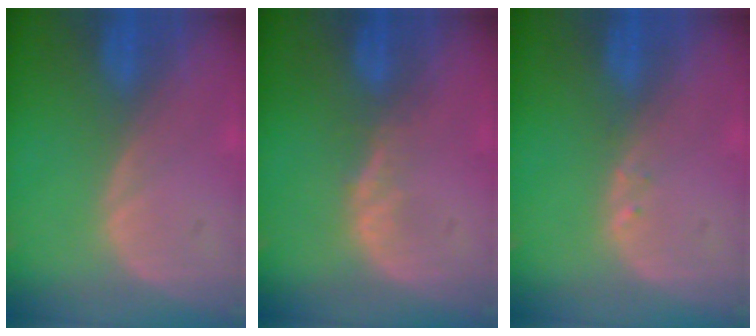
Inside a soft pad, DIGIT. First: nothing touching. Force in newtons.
{"total": 1.4, "press": 1.4, "slide": 0.1}
{"total": 0.6, "press": 0.6, "slide": 0.1}